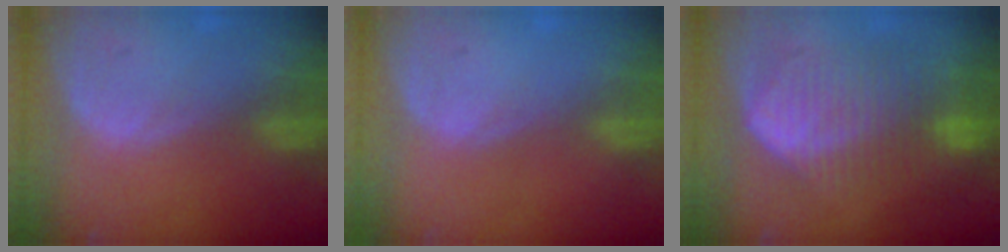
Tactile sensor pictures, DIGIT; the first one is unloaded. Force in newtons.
{"total": 0.0}
{"total": 10.5, "press": 10.4, "slide": 0.6}